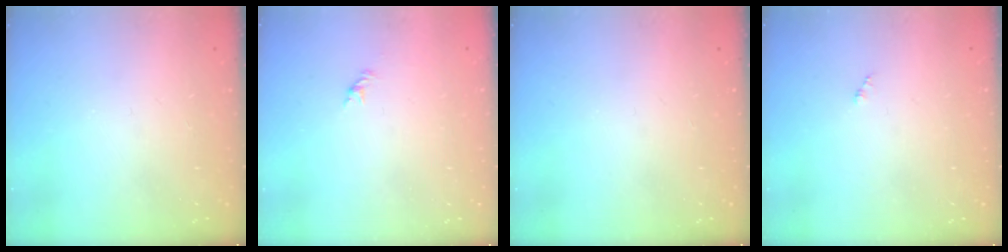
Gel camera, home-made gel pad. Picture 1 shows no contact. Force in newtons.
{"total": 1.0, "press": 0.9, "slide": 0.4}
{"total": 0.0}
{"total": 0.7, "press": 0.7, "slide": 0.1}